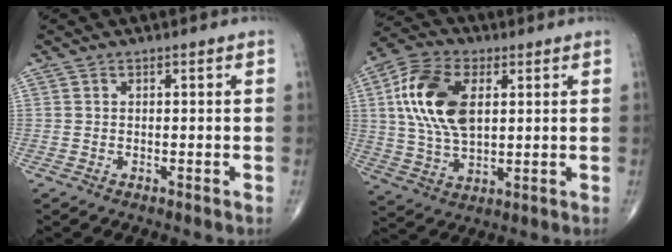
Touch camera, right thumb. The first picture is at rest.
{"total": 15.2, "force": [3.3, 8.7, 12.0], "torque": [-0.231, 0.003, 0.061]}